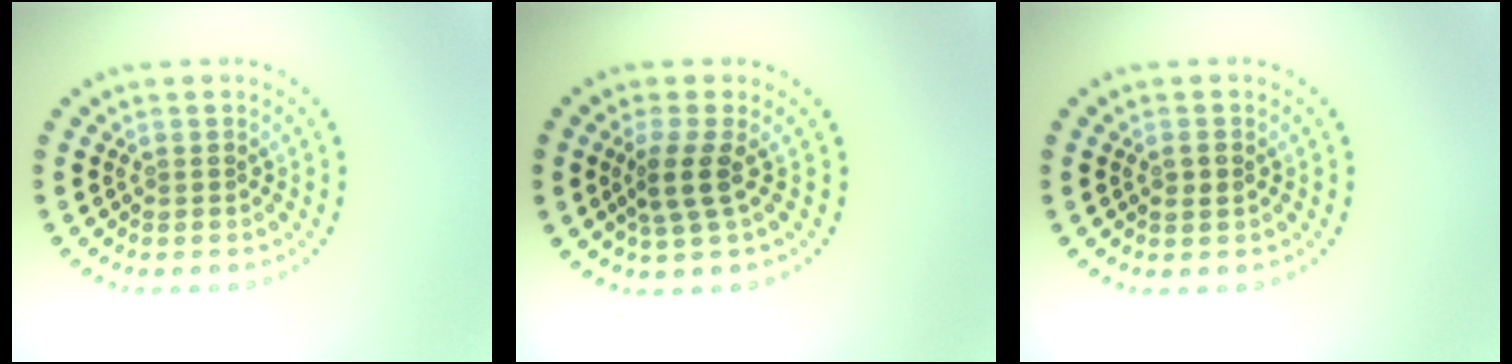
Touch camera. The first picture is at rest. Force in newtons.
{"total": 2.5, "press": 1.9, "slide": 1.7}
{"total": 1.1, "press": 1.1, "slide": 0.2}